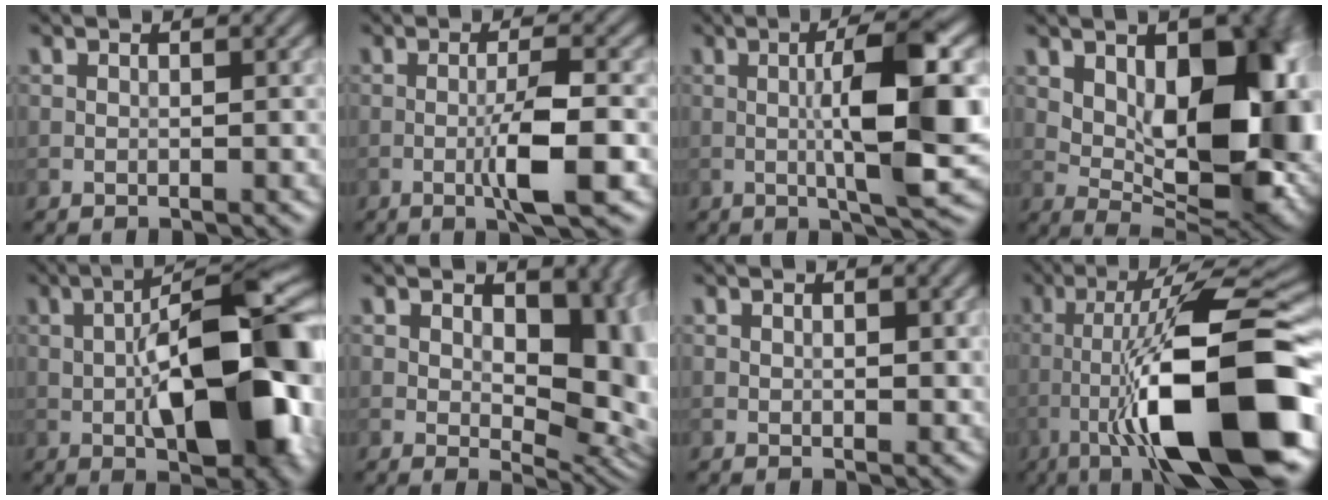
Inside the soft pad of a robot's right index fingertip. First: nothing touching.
{"total": 4.4, "force": [-1.1, 0.6, 4.2], "torque": [-0.073, 0.002, -0.021]}
{"total": 9.1, "force": [0.0, 1.8, 8.9], "torque": [-0.134, 0.003, 0.002]}
{"total": 14.7, "force": [1.3, 7.9, 12.2], "torque": [-0.146, -0.004, 0.031]}
{"total": 14.8, "force": [-1.2, 6.4, 13.3], "torque": [-0.172, 0.013, -0.027]}
{"total": 8.4, "force": [1.3, 5.0, 6.5], "torque": [-0.083, -0.013, 0.027]}
{"total": 0.9, "force": [0.3, 0.5, 0.7], "torque": [-0.009, -0.002, 0.005]}
{"total": 14.3, "force": [-4.5, 2.7, 13.3], "torque": [-0.202, 0.019, -0.064]}